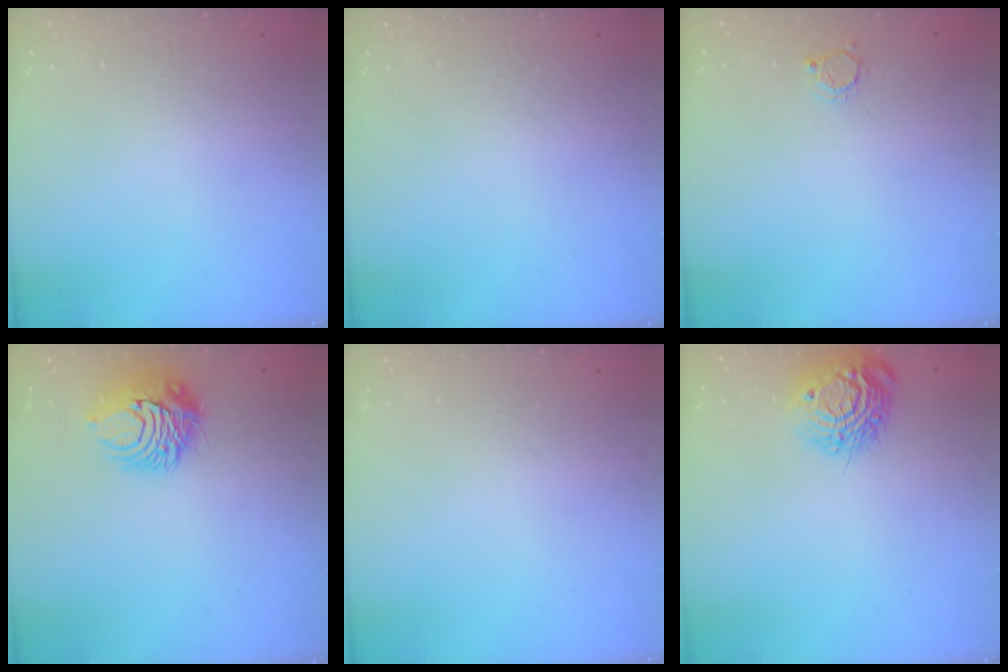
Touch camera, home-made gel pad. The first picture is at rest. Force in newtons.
{"total": 0.0}
{"total": 3.4, "press": 3.4, "slide": 0.4}
{"total": 11.3, "press": 11.2, "slide": 0.6}
{"total": 0.0}
{"total": 13.1, "press": 13.1, "slide": 1.0}